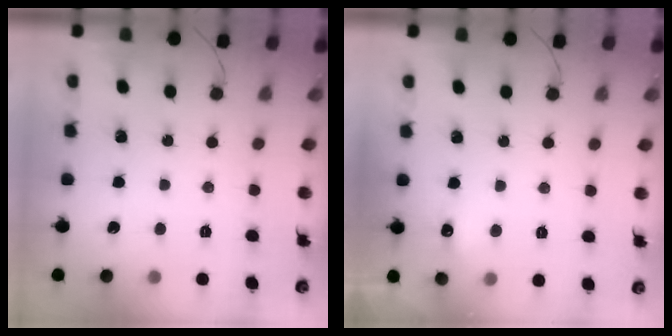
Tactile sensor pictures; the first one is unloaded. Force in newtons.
{"total": 5.6, "press": 5.4, "slide": 1.6}